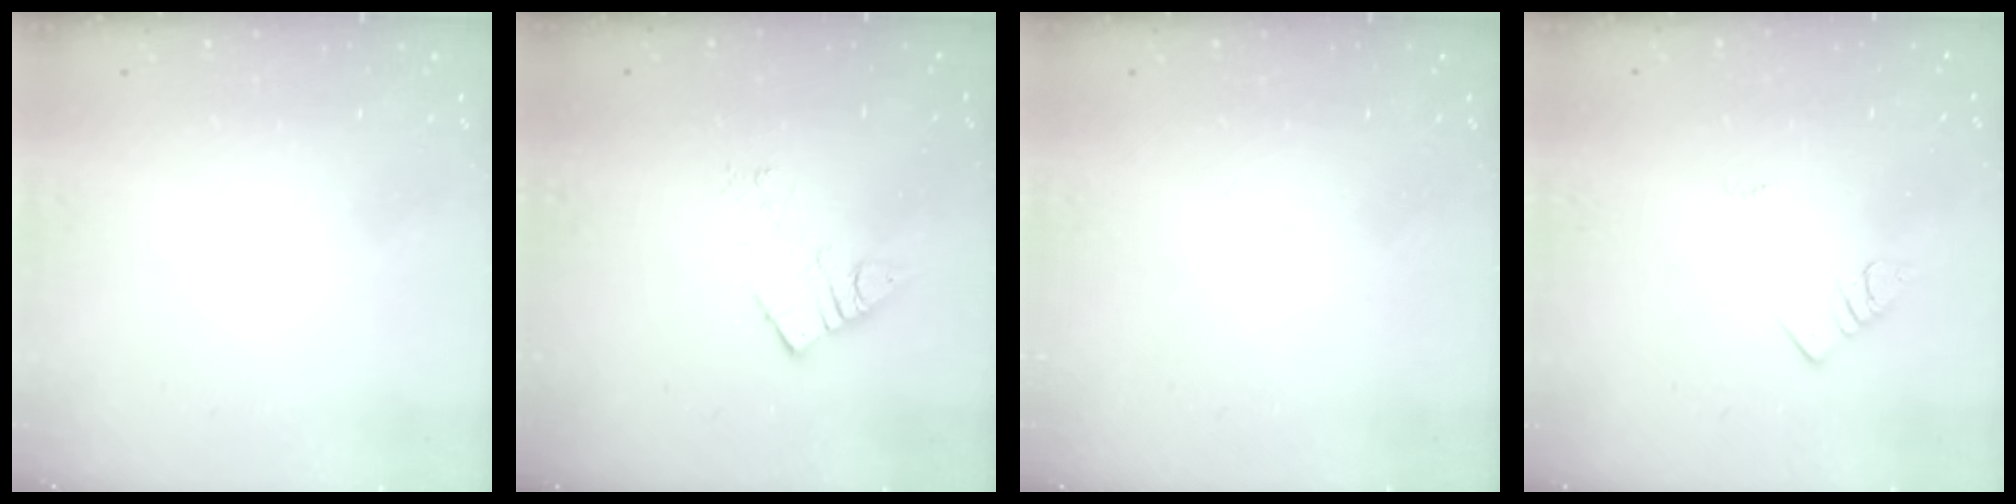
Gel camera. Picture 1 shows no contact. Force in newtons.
{"total": 5.0, "press": 5.0, "slide": 0.4}
{"total": 0.0}
{"total": 3.1, "press": 3.1, "slide": 0.4}